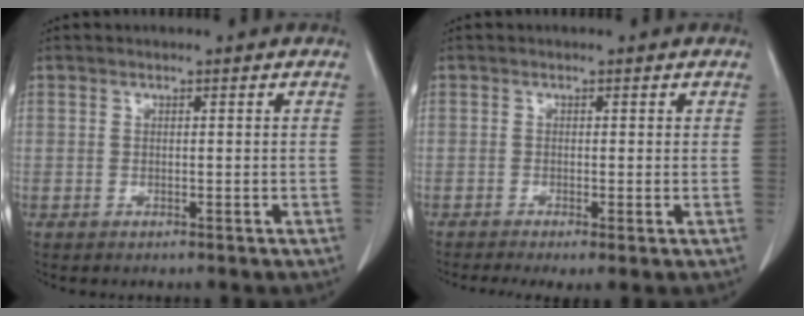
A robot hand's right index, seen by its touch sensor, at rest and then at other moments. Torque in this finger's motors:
{"motor_torque": [0.66, -0.63, 0.12, 0.06]}